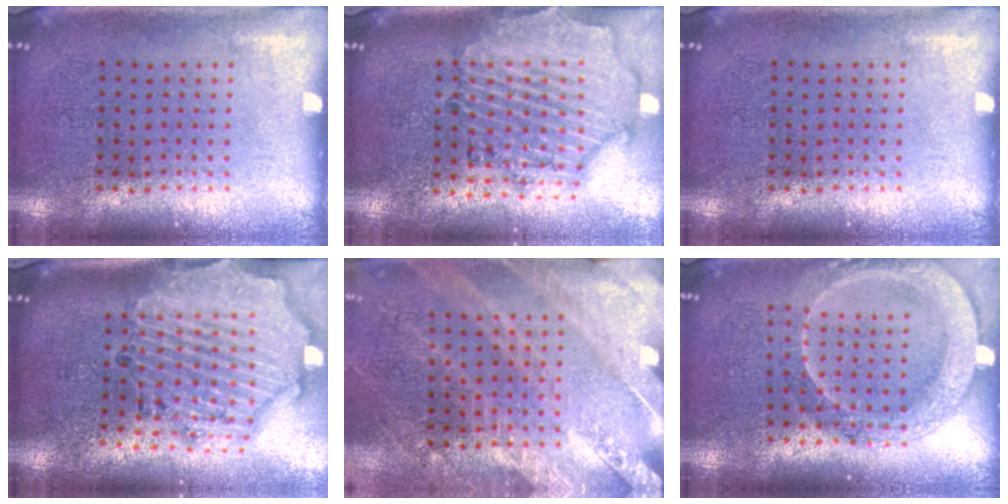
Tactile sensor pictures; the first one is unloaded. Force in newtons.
{"total": 1.7, "press": 1.7, "slide": 0.3}
{"total": 0.0}
{"total": 2.4, "press": 2.3, "slide": 0.7}
{"total": 2.4, "press": 2.4, "slide": 0.6}
{"total": 2.0, "press": 1.8, "slide": 0.7}